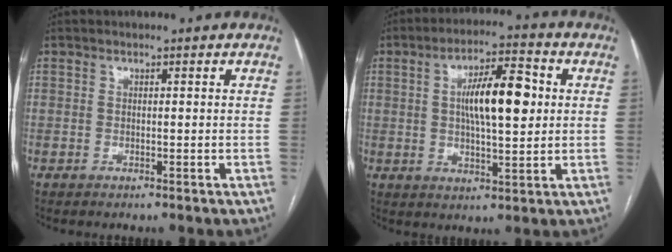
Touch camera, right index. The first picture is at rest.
{"total": 10.8, "force": [1.7, 2.9, 10.3], "torque": [-0.178, 0.018, 0.027]}